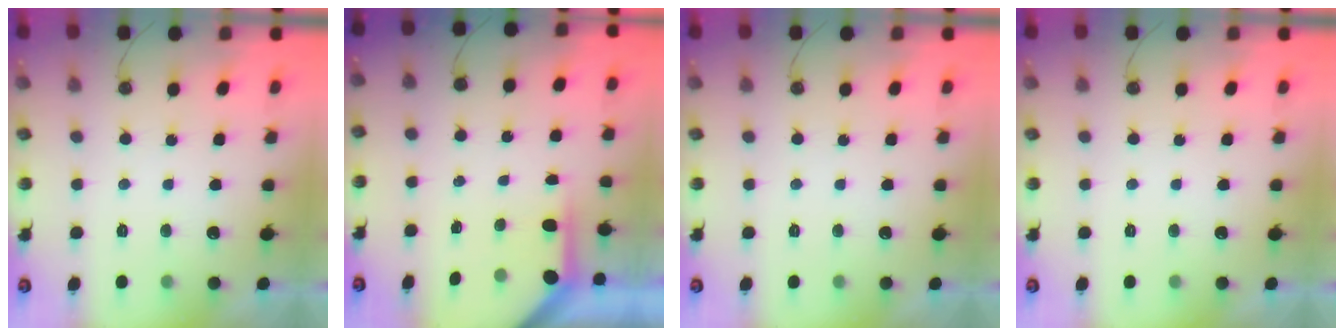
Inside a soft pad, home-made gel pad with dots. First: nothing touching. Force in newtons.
{"total": 3.7, "press": 3.7, "slide": 0.3}
{"total": 0.0}
{"total": 0.0}